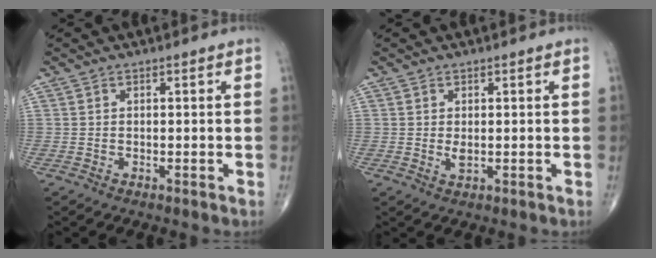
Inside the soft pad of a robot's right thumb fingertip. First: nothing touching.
{"total": 1.4, "force": [0.1, 0.6, 1.2], "torque": [-0.022, -0.005, 0.004]}